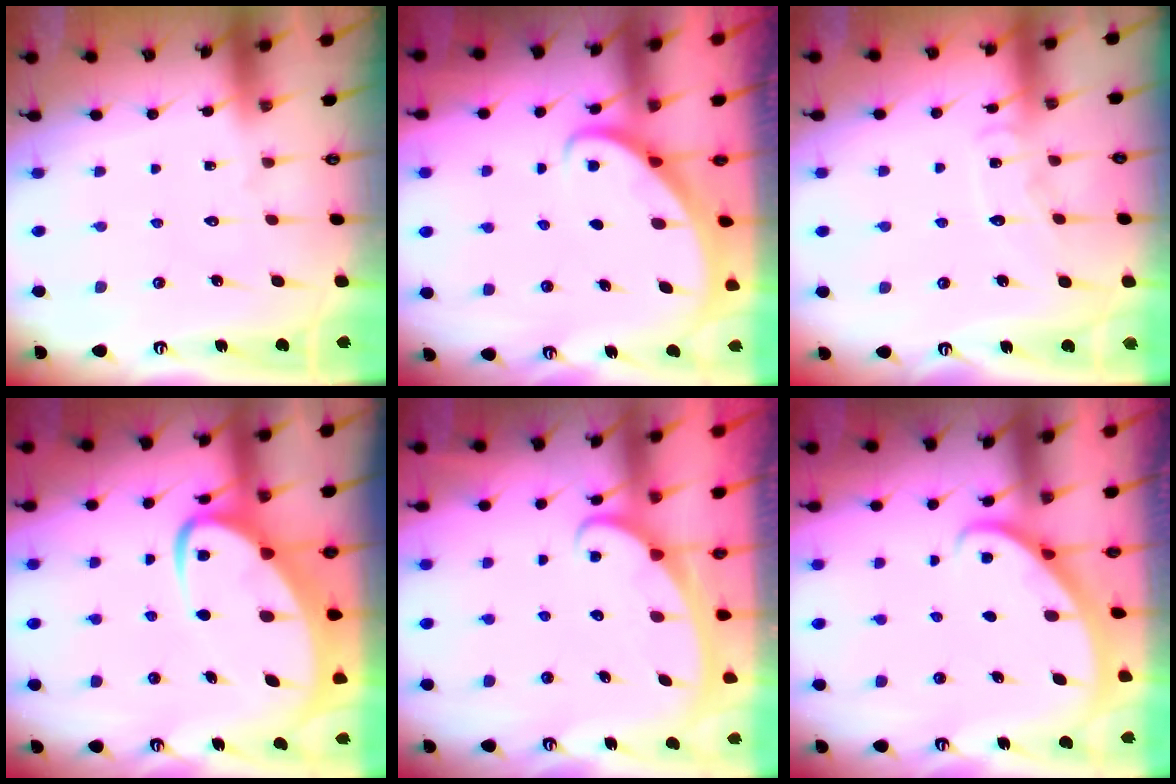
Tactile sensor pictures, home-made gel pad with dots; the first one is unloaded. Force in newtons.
{"total": 2.5, "press": 2.5, "slide": 0.3}
{"total": 7.2, "press": 7.2, "slide": 0.6}
{"total": 8.3, "press": 8.3, "slide": 0.9}
{"total": 2.5, "press": 2.4, "slide": 0.4}
{"total": 2.3, "press": 2.3, "slide": 0.2}